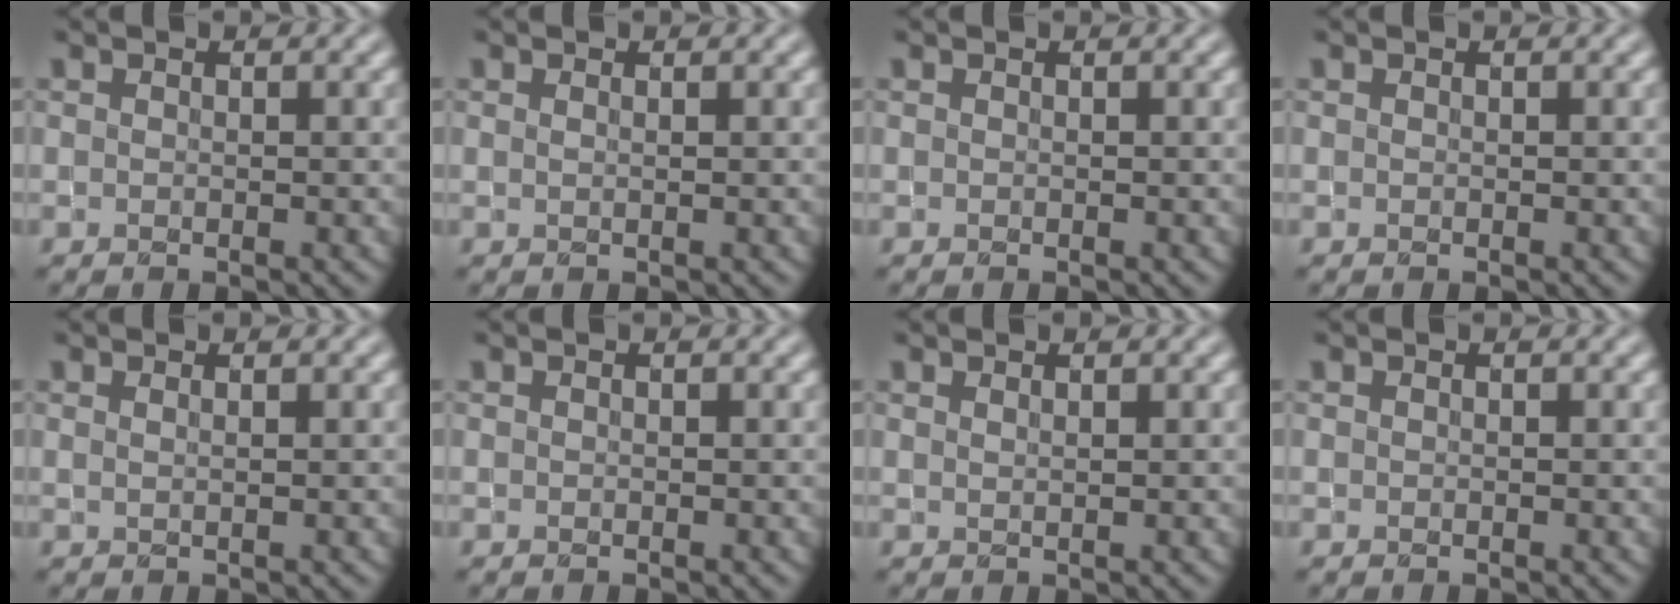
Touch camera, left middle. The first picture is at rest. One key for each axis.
{"total": 0.5, "fx": 0.2, "fy": 0.2, "fz": 0.4, "tx": -0.005, "ty": 0.000, "tz": 0.001}
{"total": 0.0}
{"total": 0.0}
{"total": 0.8, "fx": 0.4, "fy": 0.3, "fz": 0.6, "tx": -0.006, "ty": -0.001, "tz": 0.004}
{"total": 0.0}
{"total": 0.6, "fx": 0.5, "fy": 0.1, "fz": 0.3, "tx": -0.003, "ty": 0.000, "tz": 0.010}
{"total": 0.0}